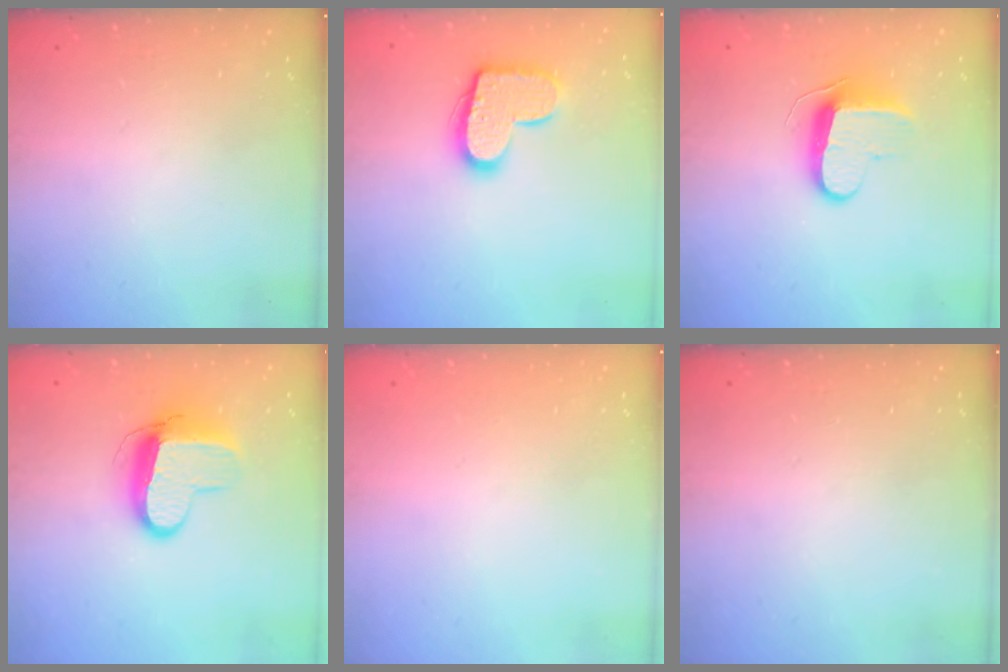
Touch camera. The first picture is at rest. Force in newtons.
{"total": 13.7, "press": 13.7, "slide": 0.6}
{"total": 10.5, "press": 10.4, "slide": 1.0}
{"total": 11.1, "press": 11.0, "slide": 0.9}
{"total": 0.0}
{"total": 0.0}